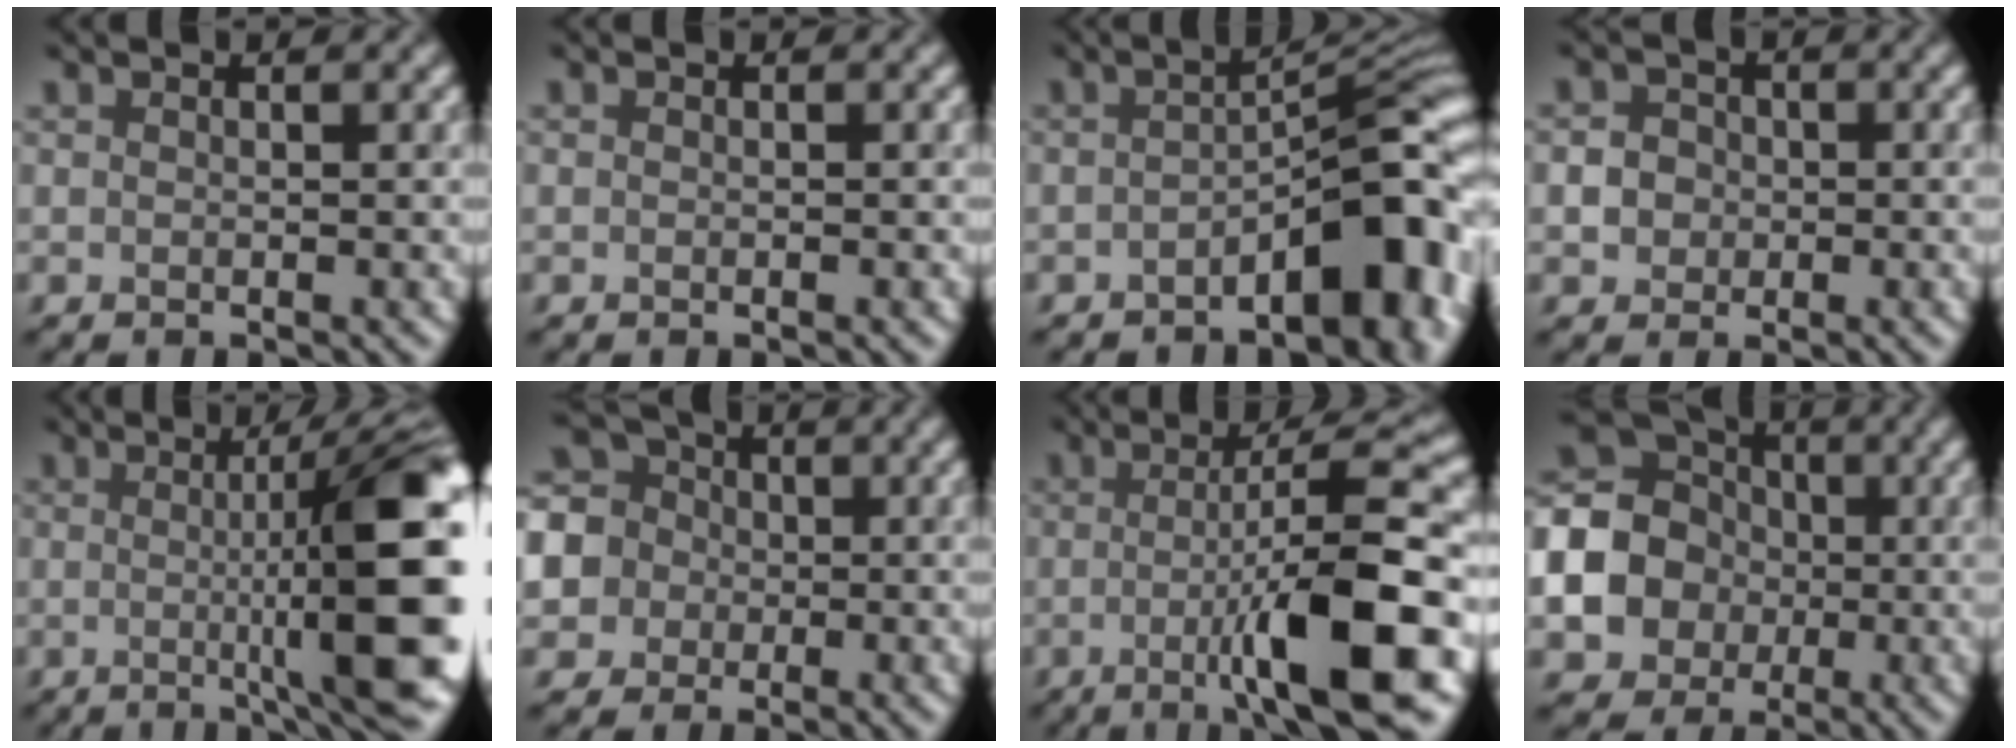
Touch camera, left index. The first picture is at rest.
{"total": 0.0}
{"total": 8.7, "force": [-3.7, 3.1, 7.3], "torque": [-0.080, 0.014, -0.062]}
{"total": 2.6, "force": [-0.3, 2.4, 0.8], "torque": [0.008, 0.005, -0.019]}
{"total": 14.5, "force": [-0.2, 3.3, 14.1], "torque": [-0.151, 0.001, 0.003]}
{"total": 7.2, "force": [-0.7, 6.9, 2.0], "torque": [-0.068, 0.024, -0.048]}
{"total": 11.1, "force": [-2.5, 1.7, 10.7], "torque": [-0.144, 0.008, -0.045]}
{"total": 16.1, "force": [-2.4, 15.0, 5.3], "torque": [-0.157, -0.005, -0.085]}